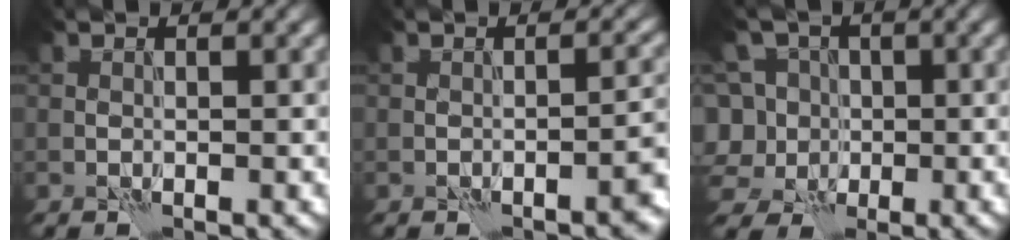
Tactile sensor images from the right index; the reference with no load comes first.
{"total": 2.4, "force": [-1.4, 0.4, 1.9], "torque": [-0.025, 0.009, -0.022]}
{"total": 8.0, "force": [0.2, 7.3, 3.2], "torque": [-0.071, 0.037, -0.042]}